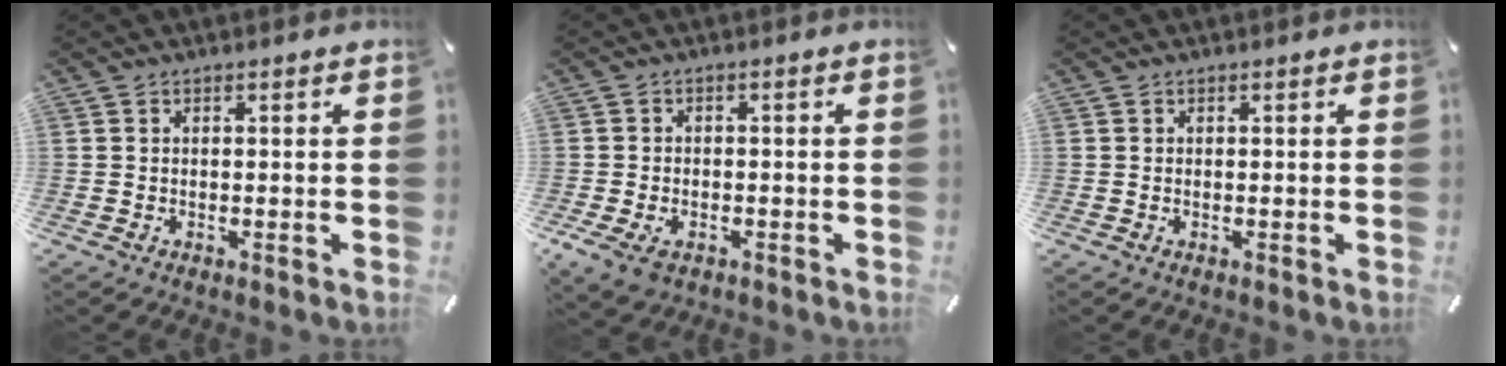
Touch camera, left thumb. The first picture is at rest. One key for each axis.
{"total": 4.8, "fx": -2.2, "fy": 3.4, "fz": 2.6, "tx": -0.062, "ty": 0.008, "tz": -0.043}
{"total": 0.0}